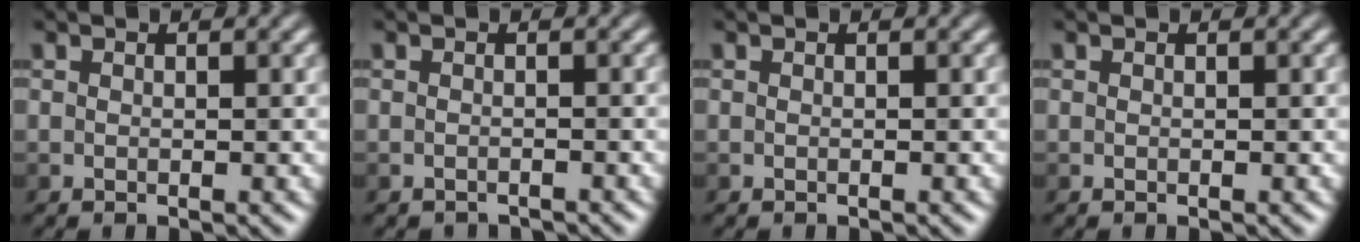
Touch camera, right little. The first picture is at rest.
{"total": 1.7, "force": [-1.7, 0.1, 0.0], "torque": [0.004, -0.005, -0.024]}
{"total": 0.0}
{"total": 0.0}